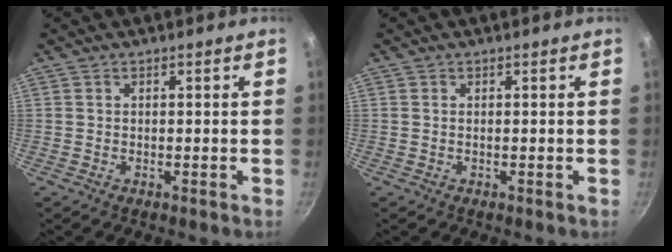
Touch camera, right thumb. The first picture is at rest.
{"total": 0.0}